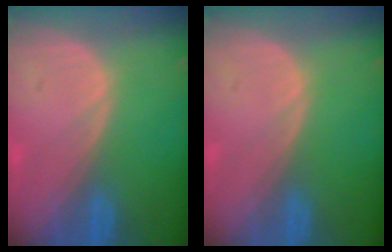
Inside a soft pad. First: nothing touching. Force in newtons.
{"total": 0.0}